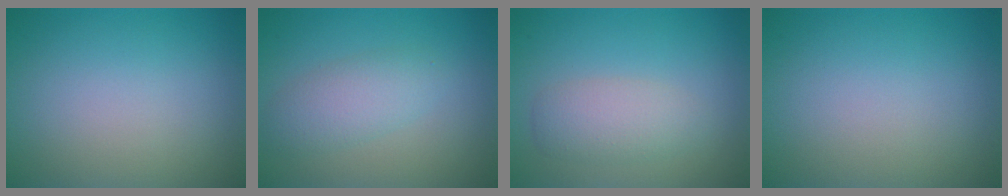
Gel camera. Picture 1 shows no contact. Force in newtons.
{"total": 2.8, "press": 2.8, "slide": 0.1}
{"total": 2.8, "press": 2.8, "slide": 0.2}
{"total": 0.0}